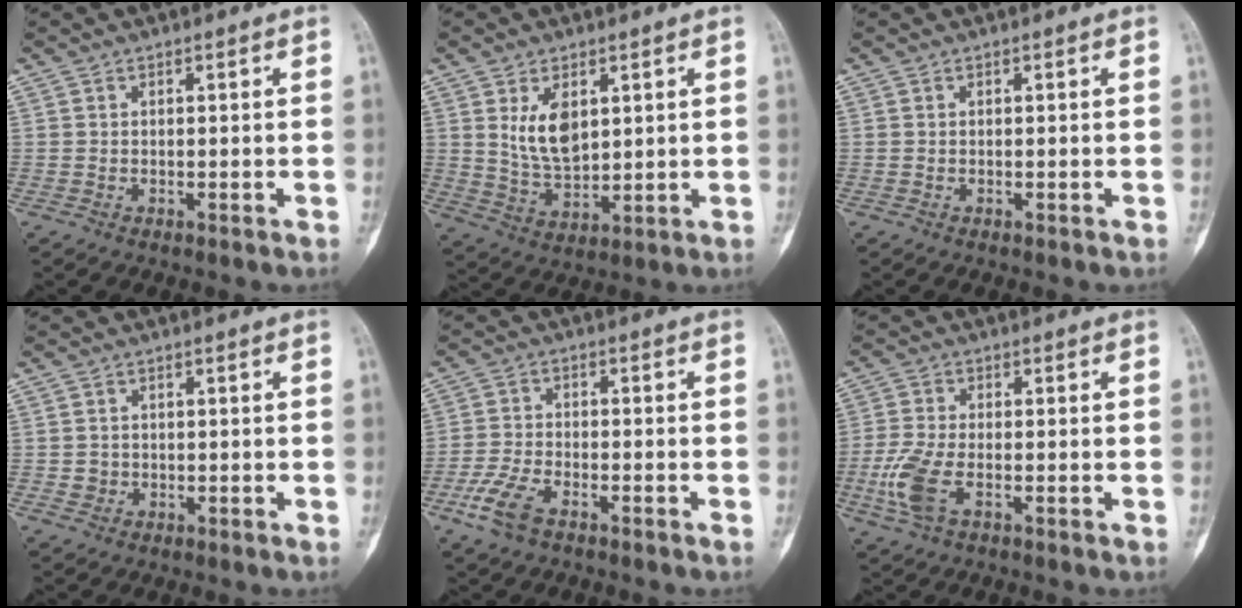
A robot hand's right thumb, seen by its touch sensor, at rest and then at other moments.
{"total": 8.3, "force": [2.8, 4.7, 6.3], "torque": [-0.097, -0.019, 0.066]}
{"total": 0.0}
{"total": 1.5, "force": [-0.3, 1.5, 0.3], "torque": [0.002, 0.006, -0.004]}
{"total": 6.7, "force": [-4.1, 2.8, 4.5], "torque": [-0.107, 0.014, -0.080]}
{"total": 7.4, "force": [-2.6, 3.3, 6.1], "torque": [-0.155, 0.002, -0.050]}